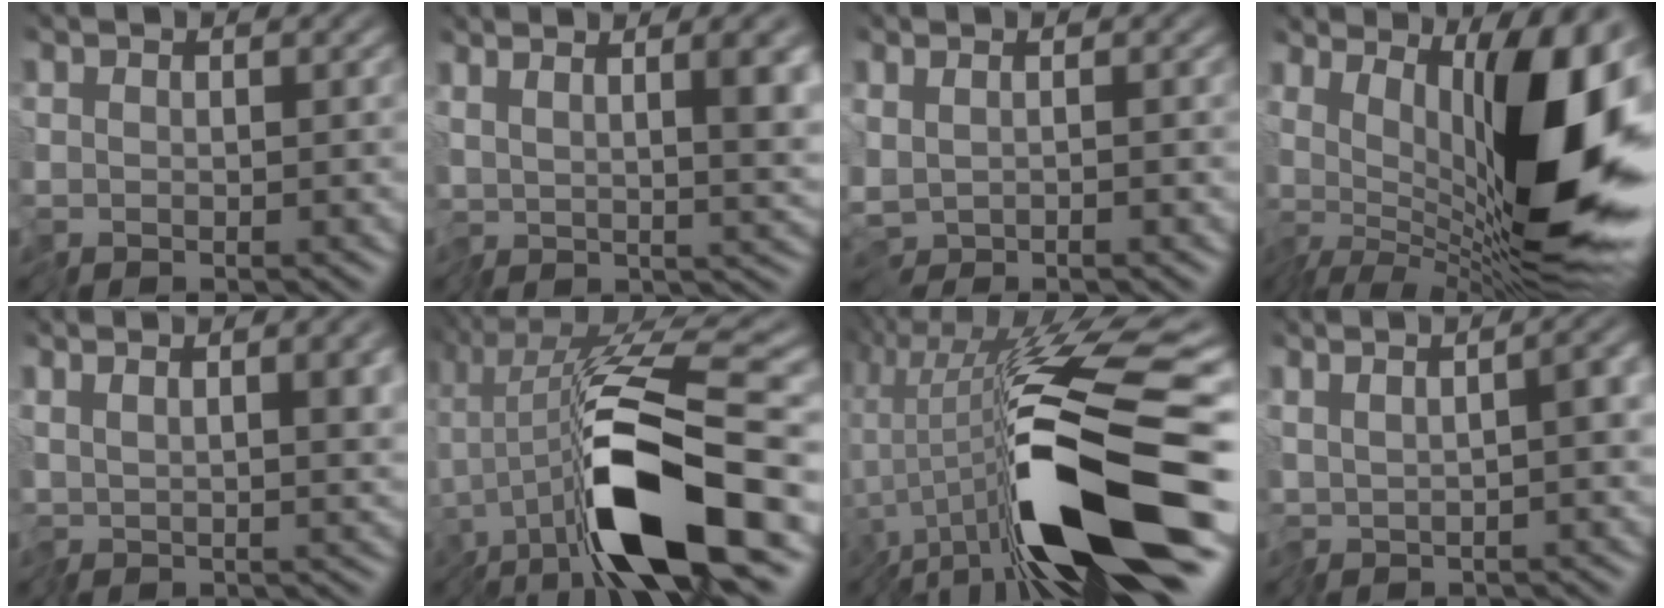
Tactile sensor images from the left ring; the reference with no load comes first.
{"total": 7.0, "force": [2.0, 2.2, 6.4], "torque": [-0.090, 0.001, 0.037]}
{"total": 1.7, "force": [-0.2, 0.9, 1.5], "torque": [-0.026, -0.001, 0.003]}
{"total": 15.9, "force": [2.4, 6.0, 14.5], "torque": [-0.189, 0.010, 0.035]}
{"total": 6.2, "force": [2.0, 1.9, 5.6], "torque": [-0.095, 0.003, 0.034]}
{"total": 11.5, "force": [-4.2, 1.8, 10.5], "torque": [-0.179, 0.009, -0.087]}
{"total": 14.3, "force": [-5.7, 2.8, 12.8], "torque": [-0.216, 0.009, -0.102]}
{"total": 4.9, "force": [0.4, 1.4, 4.7], "torque": [-0.072, 0.011, 0.007]}